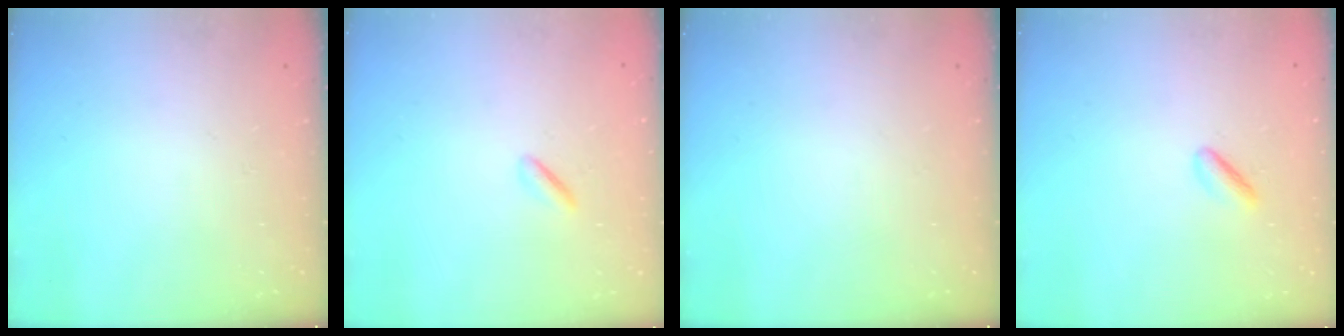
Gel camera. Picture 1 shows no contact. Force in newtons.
{"total": 0.5, "press": 0.0, "slide": 0.5}
{"total": 0.0}
{"total": 2.5, "press": 2.3, "slide": 0.8}